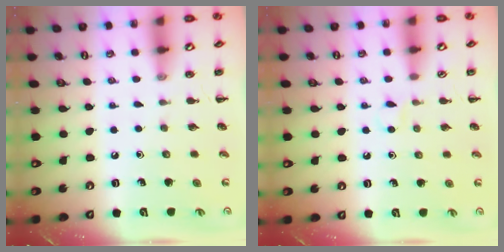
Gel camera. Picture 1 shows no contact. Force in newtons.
{"total": 2.9, "press": 2.7, "slide": 0.9}